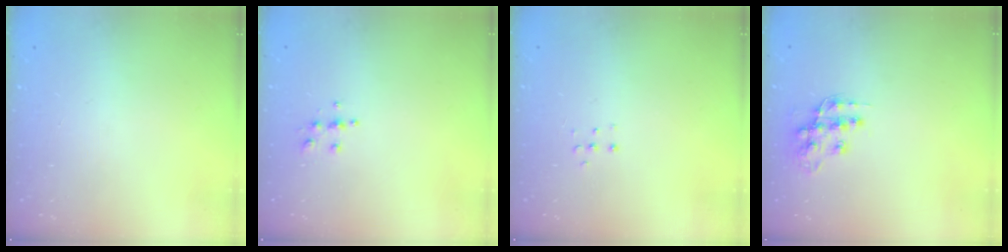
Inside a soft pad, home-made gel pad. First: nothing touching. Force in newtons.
{"total": 4.9, "press": 4.9, "slide": 0.5}
{"total": 3.8, "press": 3.7, "slide": 0.7}
{"total": 13.0, "press": 13.0, "slide": 1.0}